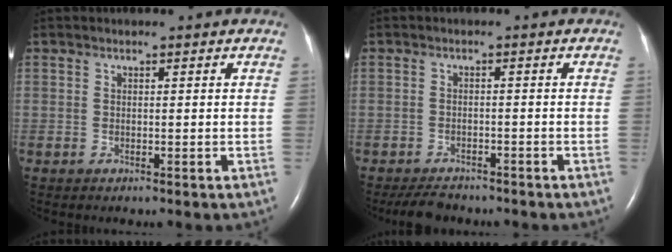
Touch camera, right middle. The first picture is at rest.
{"total": 4.3, "force": [-3.8, 1.4, 1.3], "torque": [-0.025, -0.009, -0.061]}